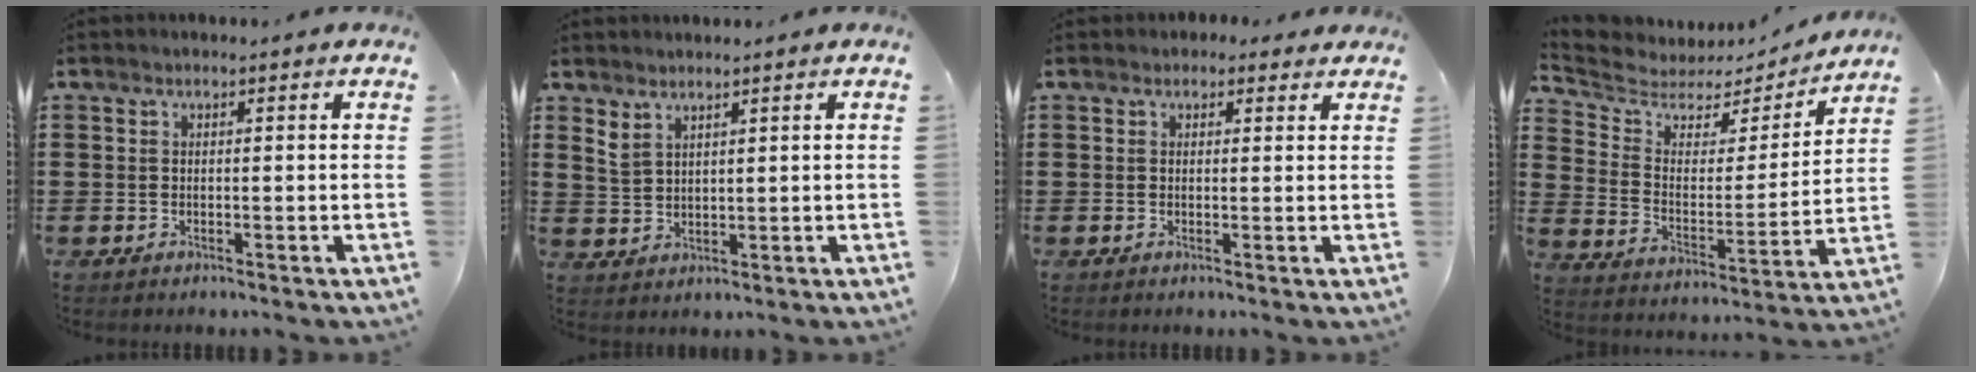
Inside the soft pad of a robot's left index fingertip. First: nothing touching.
{"total": 2.4, "force": [2.0, 0.8, 1.0], "torque": [-0.025, 0.003, 0.039]}
{"total": 1.5, "force": [1.0, 1.1, 0.3], "torque": [-0.002, 0.005, 0.017]}
{"total": 4.8, "force": [4.2, 2.2, 0.7], "torque": [-0.048, -0.032, 0.067]}